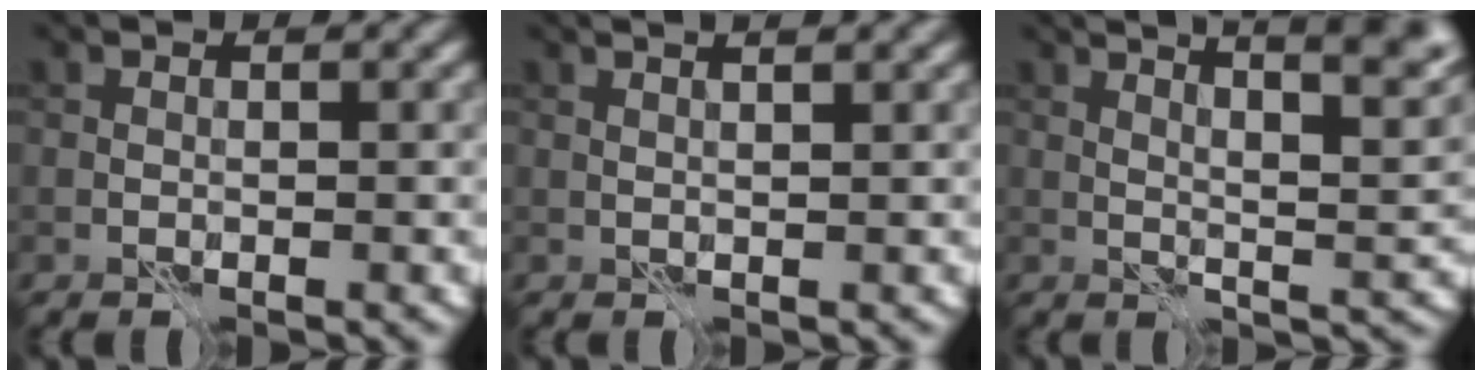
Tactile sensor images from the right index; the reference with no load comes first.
{"total": 3.9, "force": [2.4, 1.4, 2.7], "torque": [-0.025, 0.033, 0.006]}
{"total": 10.4, "force": [6.6, 2.5, 7.6], "torque": [-0.077, 0.029, 0.066]}